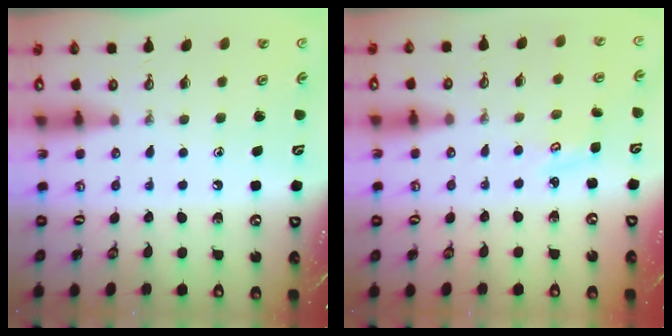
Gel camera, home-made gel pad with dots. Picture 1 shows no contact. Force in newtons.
{"total": 3.0, "press": 3.0, "slide": 0.3}